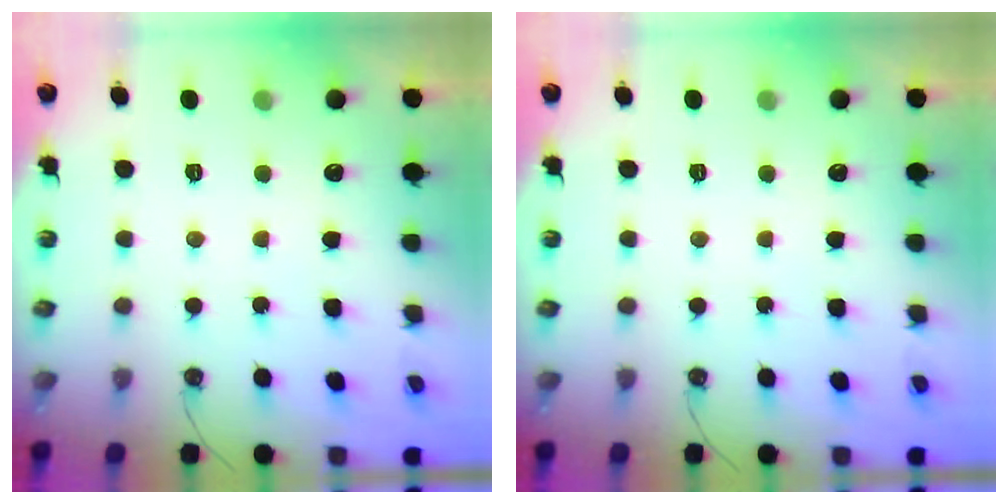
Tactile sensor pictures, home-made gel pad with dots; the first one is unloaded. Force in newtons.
{"total": 0.0}